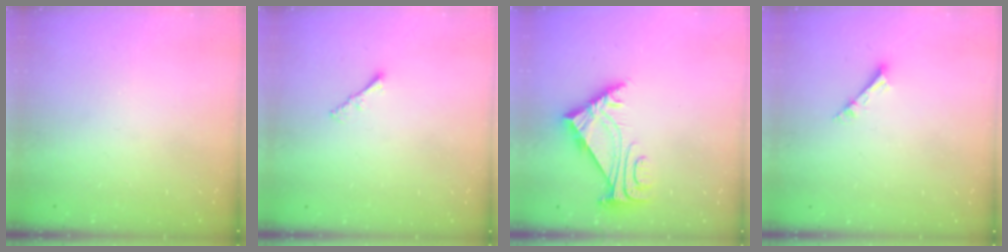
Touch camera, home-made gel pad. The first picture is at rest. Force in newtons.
{"total": 1.6, "press": 1.5, "slide": 0.5}
{"total": 5.8, "press": 5.7, "slide": 1.1}
{"total": 2.6, "press": 2.5, "slide": 0.2}